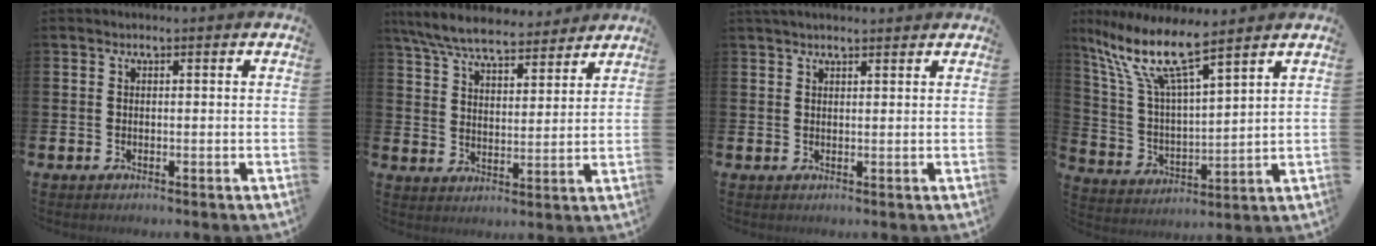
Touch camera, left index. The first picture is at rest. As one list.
[{"total": 7.8, "force": [7.2, 1.6, 2.5], "torque": [-0.079, -0.032, 0.130]}, {"total": 1.8, "force": [1.7, 0.3, 0.5], "torque": [0.000, -0.004, 0.029]}, {"total": 10.4, "force": [8.3, 1.7, 6.1], "torque": [-0.151, -0.041, 0.138]}]